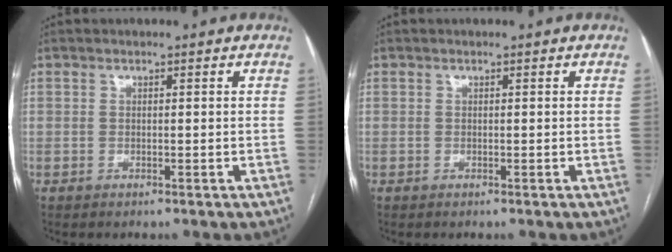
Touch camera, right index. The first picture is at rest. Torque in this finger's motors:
{"motor_torque": [0.09, 0.09, 0.00, 0.00]}